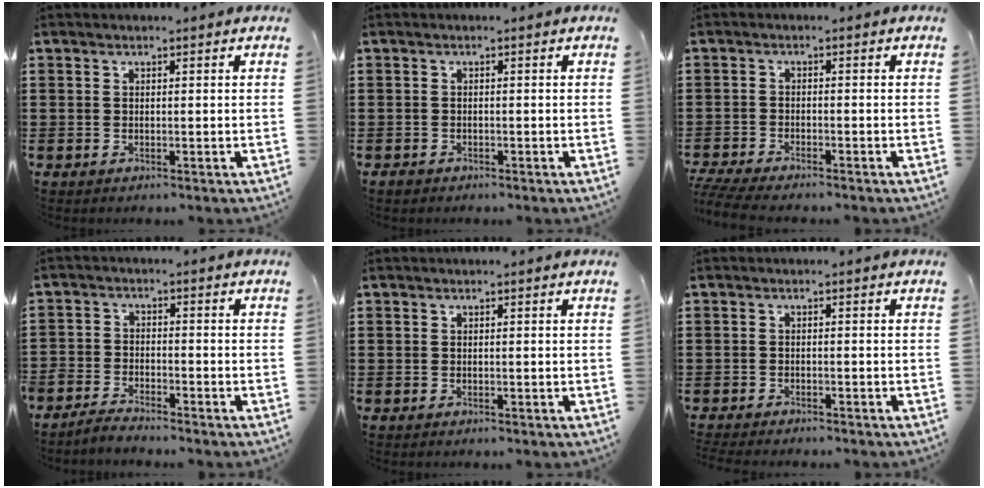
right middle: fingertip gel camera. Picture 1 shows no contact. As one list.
[{"total": 0.7, "force": [-0.6, 0.3, 0.1], "torque": [-0.004, 0.000, -0.013]}, {"total": 3.3, "force": [-3.1, 0.1, 1.0], "torque": [-0.039, -0.008, -0.069]}, {"total": 2.9, "force": [-2.9, 0.4, 0.0], "torque": [-0.014, 0.004, -0.065]}, {"total": 0.0}, {"total": 1.3, "force": [-1.3, 0.1, 0.1], "torque": [-0.004, 0.001, -0.027]}]